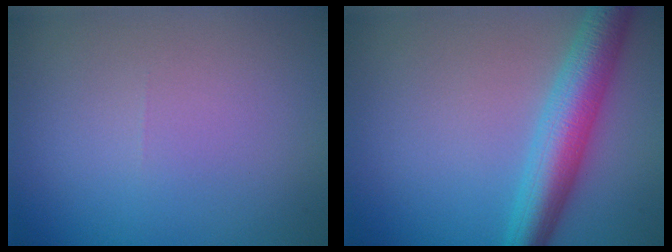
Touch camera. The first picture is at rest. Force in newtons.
{"total": 5.9, "press": 5.9, "slide": 0.2}